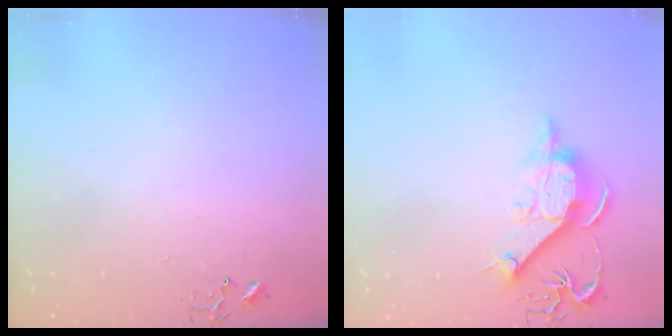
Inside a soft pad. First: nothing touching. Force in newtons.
{"total": 11.7, "press": 11.7, "slide": 0.6}